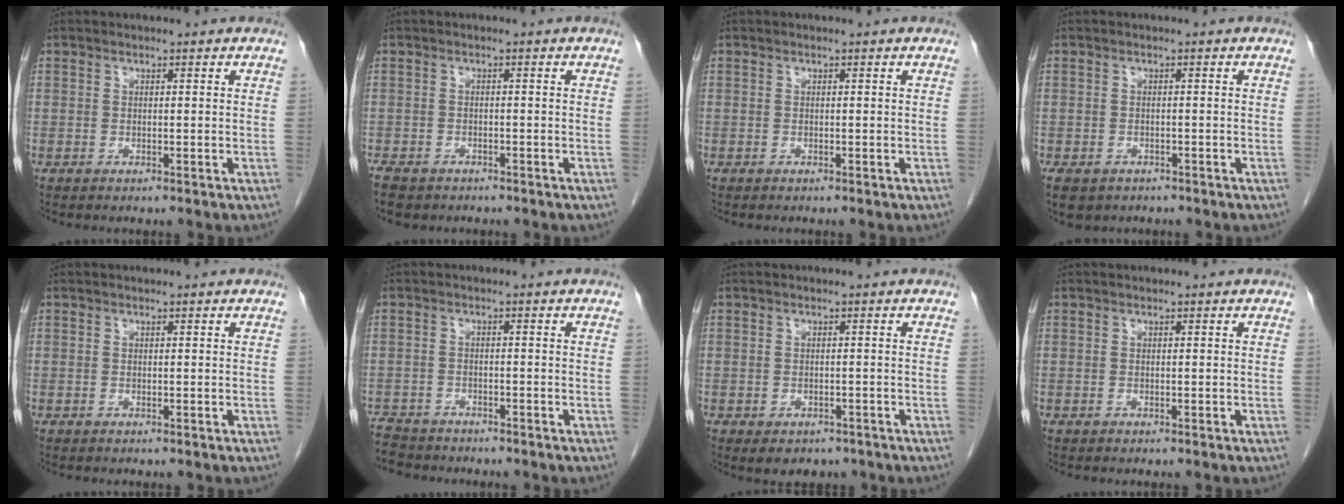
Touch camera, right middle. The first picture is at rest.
{"total": 5.6, "force": [-4.3, 2.7, 2.2], "torque": [-0.040, -0.007, -0.062]}
{"total": 0.0}
{"total": 7.1, "force": [-4.5, 4.8, 2.7], "torque": [-0.059, -0.006, -0.061]}
{"total": 0.0}
{"total": 5.6, "force": [-5.3, 1.7, 0.5], "torque": [-0.012, -0.009, -0.088]}
{"total": 4.5, "force": [-3.2, 2.8, 1.5], "torque": [-0.012, 0.002, -0.036]}
{"total": 0.0}